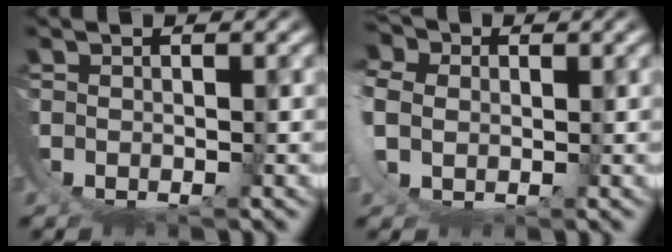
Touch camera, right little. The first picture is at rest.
{"total": 3.8, "force": [1.7, 2.4, 2.4], "torque": [-0.067, -0.005, 0.032]}